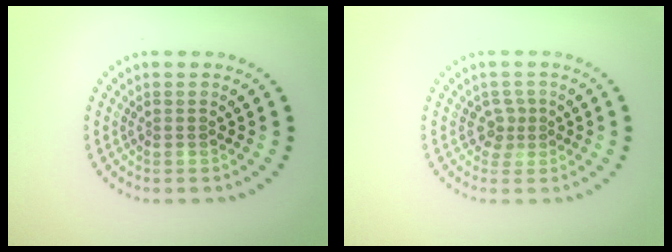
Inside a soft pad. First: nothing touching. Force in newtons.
{"total": 1.7, "press": 1.2, "slide": 1.2}